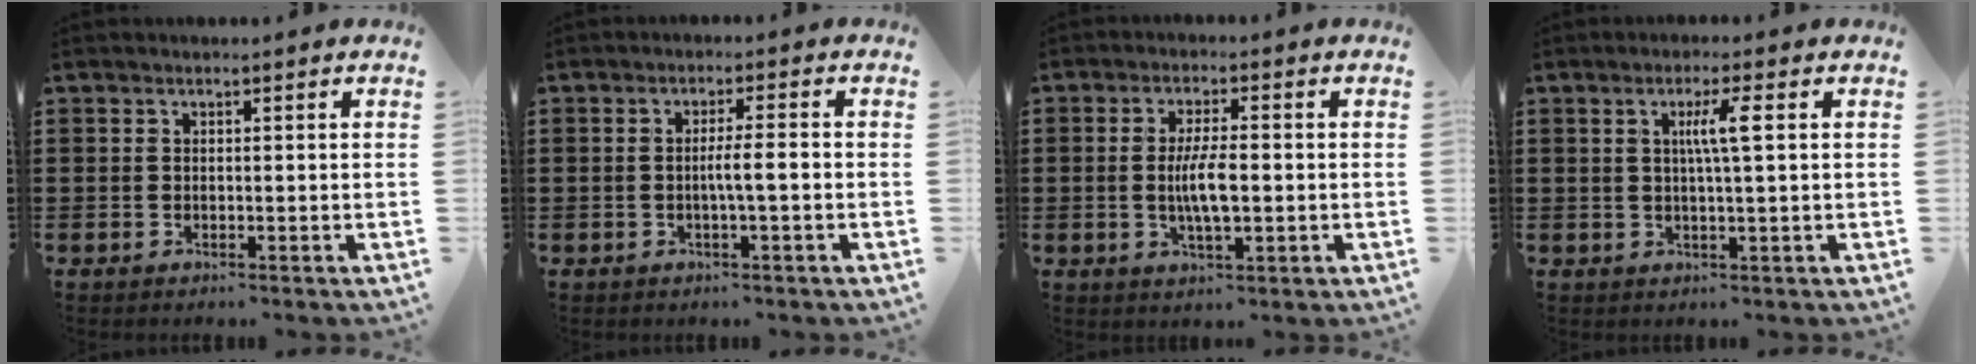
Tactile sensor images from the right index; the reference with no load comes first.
{"total": 3.1, "force": [-0.6, 0.1, 3.0], "torque": [-0.053, -0.003, -0.013]}
{"total": 6.0, "force": [-0.4, 1.6, 5.7], "torque": [-0.115, -0.004, -0.013]}
{"total": 4.2, "force": [0.8, 0.1, 4.1], "torque": [-0.080, 0.001, 0.009]}